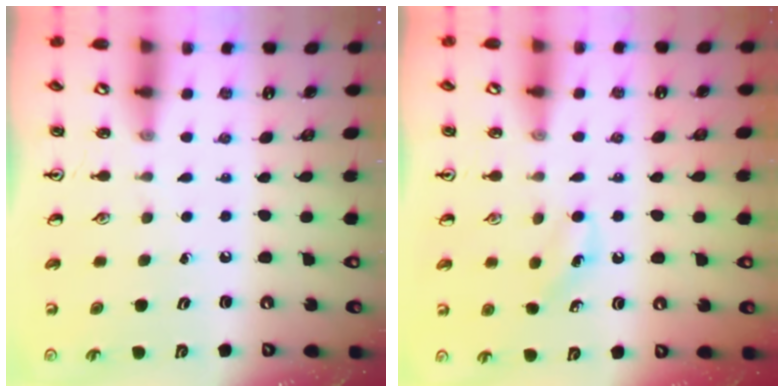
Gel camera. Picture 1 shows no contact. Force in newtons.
{"total": 5.9, "press": 5.7, "slide": 1.6}